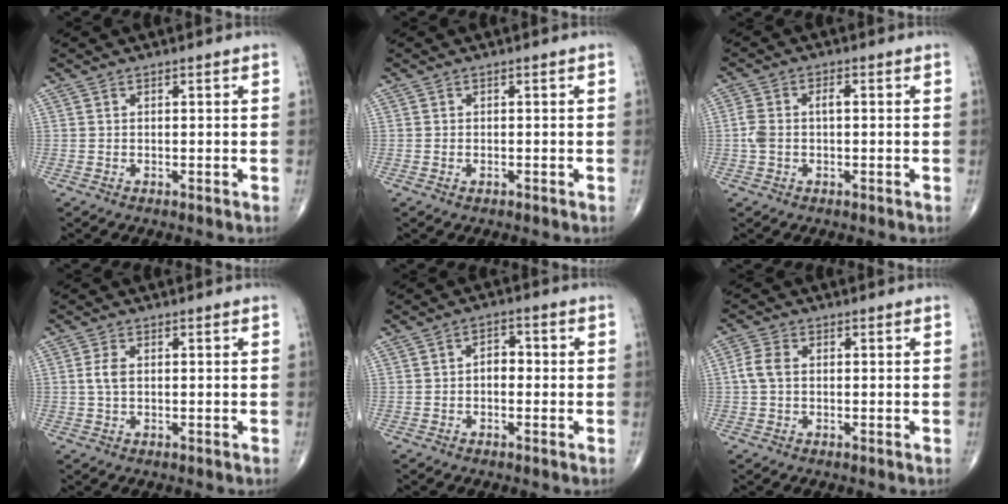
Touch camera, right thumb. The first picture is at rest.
{"total": 0.6, "force": [-0.3, 0.4, 0.4], "torque": [-0.010, 0.004, -0.003]}
{"total": 4.7, "force": [-0.1, 2.6, 3.9], "torque": [-0.102, 0.021, -0.002]}
{"total": 2.6, "force": [0.2, 1.4, 2.1], "torque": [-0.049, 0.004, 0.002]}
{"total": 3.4, "force": [-0.3, 2.3, 2.5], "torque": [-0.021, 0.015, -0.014]}
{"total": 3.6, "force": [0.1, 2.4, 2.7], "torque": [-0.064, 0.008, -0.004]}